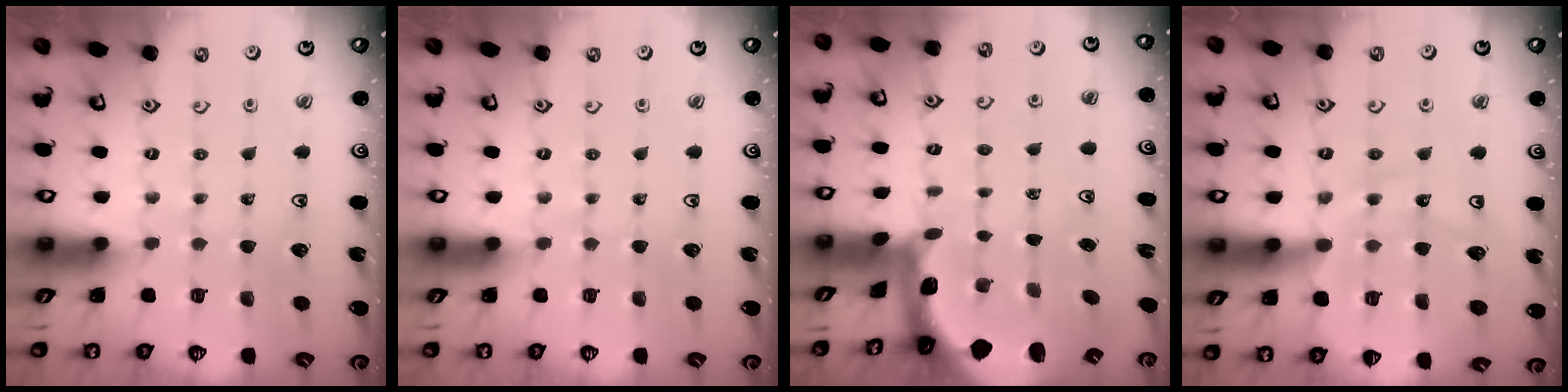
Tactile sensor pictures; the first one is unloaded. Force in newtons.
{"total": 0.0}
{"total": 1.8, "press": 1.8, "slide": 0.4}
{"total": 12.0, "press": 11.8, "slide": 1.6}